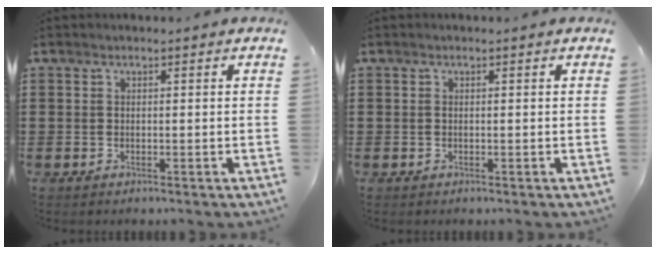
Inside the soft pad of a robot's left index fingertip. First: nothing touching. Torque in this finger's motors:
{"motor_torque": [0.06, 0.41, 0.06, 0.01]}